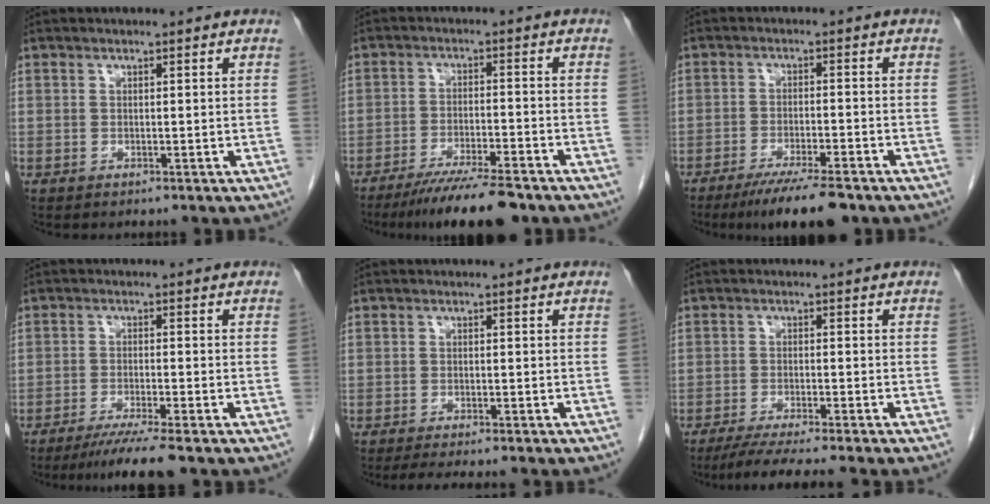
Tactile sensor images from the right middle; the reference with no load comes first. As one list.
[{"total": 10.6, "force": [-8.5, 0.6, 6.2], "torque": [-0.096, -0.026, -0.137]}, {"total": 9.2, "force": [-7.0, 0.8, 5.9], "torque": [-0.091, -0.021, -0.109]}, {"total": 6.8, "force": [-5.4, -1.0, 4.0], "torque": [-0.059, -0.021, -0.088]}, {"total": 6.7, "force": [-5.9, 0.2, 3.3], "torque": [-0.035, -0.013, -0.084]}, {"total": 9.2, "force": [-7.8, -1.3, 4.7], "torque": [-0.051, -0.028, -0.119]}]